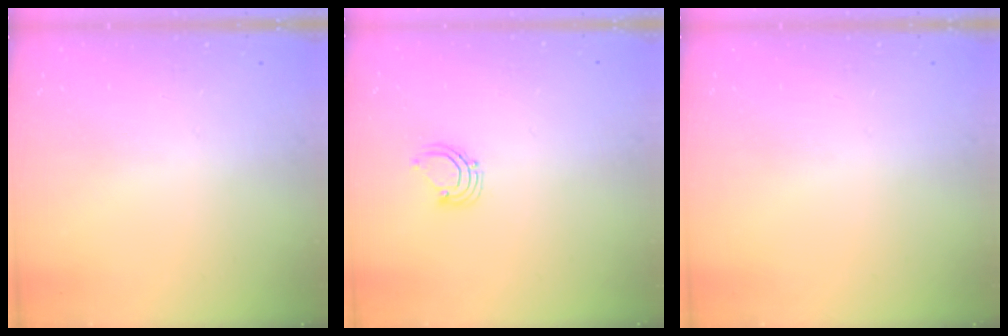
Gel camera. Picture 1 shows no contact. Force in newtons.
{"total": 2.9, "press": 2.9, "slide": 0.2}
{"total": 0.0}